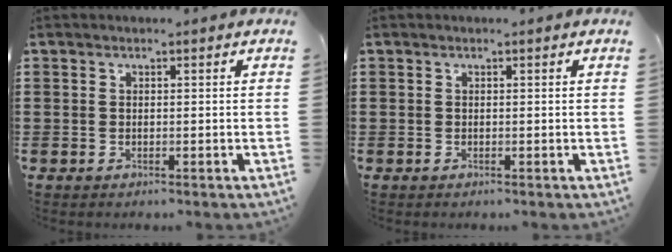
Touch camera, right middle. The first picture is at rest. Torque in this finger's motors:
{"motor_torque": [0.12, -0.14, 0.00, 0.01]}